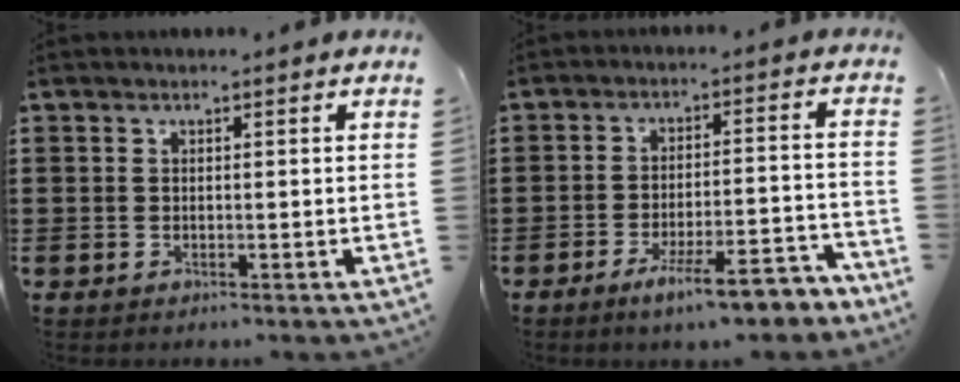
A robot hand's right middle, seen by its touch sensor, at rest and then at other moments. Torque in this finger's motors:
{"motor_torque": [2.14, 0.00, 0.49, 0.10]}